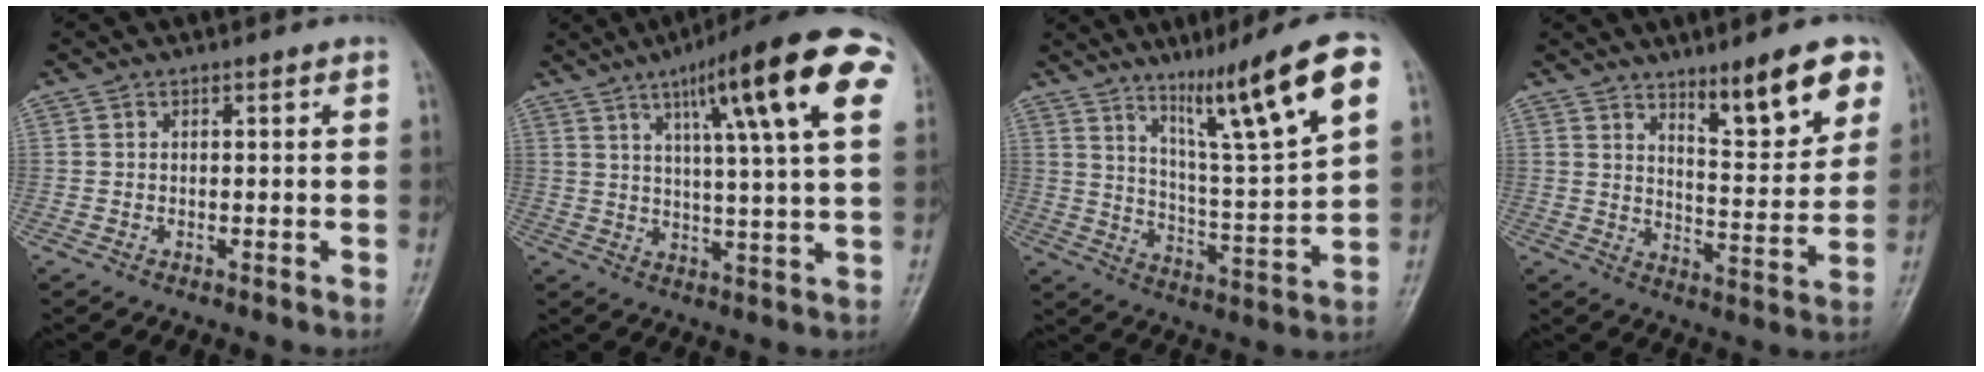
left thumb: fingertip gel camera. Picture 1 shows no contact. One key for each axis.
{"total": 20.0, "fx": 8.3, "fy": 3.1, "fz": 17.9, "tx": -0.243, "ty": 0.002, "tz": 0.114}
{"total": 17.9, "fx": 9.4, "fy": 1.9, "fz": 15.1, "tx": -0.226, "ty": -0.039, "tz": 0.159}
{"total": 12.8, "fx": 7.8, "fy": 3.3, "fz": 9.6, "tx": -0.111, "ty": -0.048, "tz": 0.119}